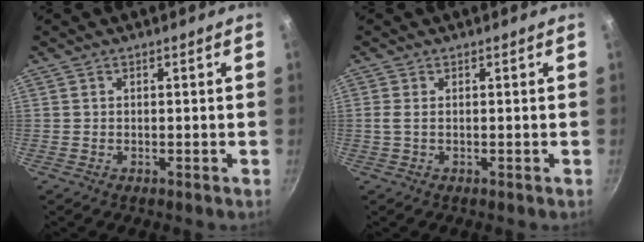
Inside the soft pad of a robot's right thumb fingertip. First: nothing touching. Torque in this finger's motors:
{"motor_torque": [-0.21, -0.33, 0.29, -0.48, 0.06]}